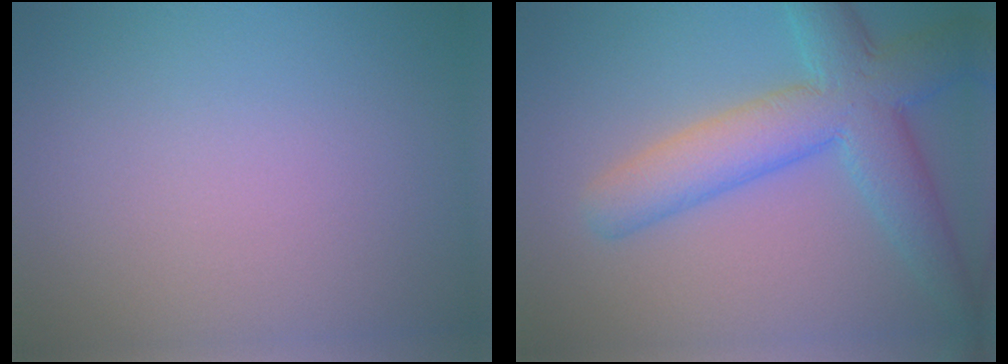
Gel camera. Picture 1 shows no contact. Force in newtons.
{"total": 7.5, "press": 7.5, "slide": 0.1}